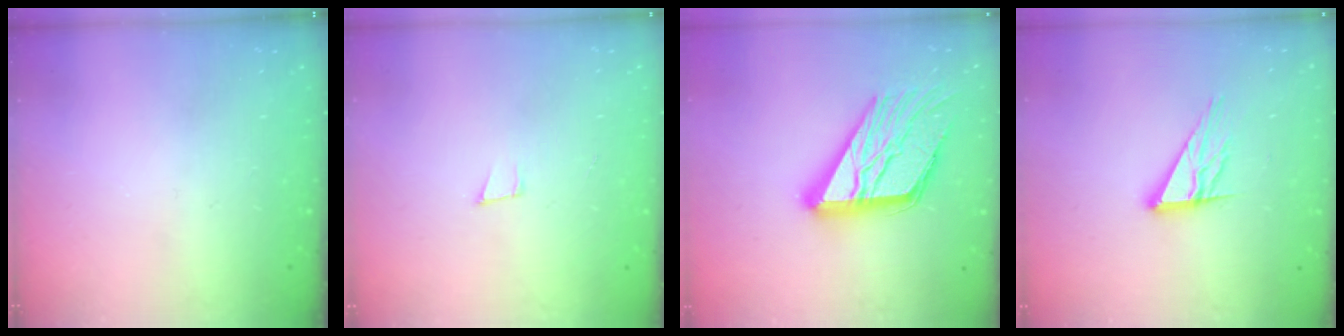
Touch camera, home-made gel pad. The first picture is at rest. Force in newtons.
{"total": 3.7, "press": 2.5, "slide": 2.6}
{"total": 22.8, "press": 22.7, "slide": 2.2}
{"total": 10.9, "press": 10.9, "slide": 1.0}